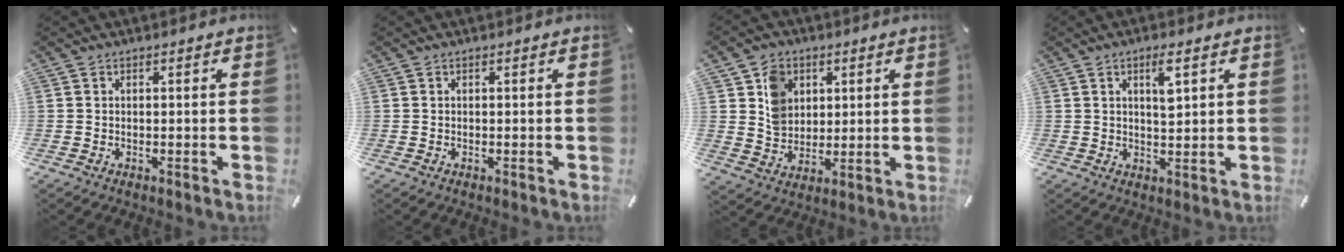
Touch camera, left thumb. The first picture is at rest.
{"total": 0.0}
{"total": 8.2, "force": [3.2, 7.0, 2.8], "torque": [-0.046, 0.003, 0.059]}
{"total": 5.0, "force": [2.1, 1.2, 4.4], "torque": [-0.076, -0.004, 0.031]}